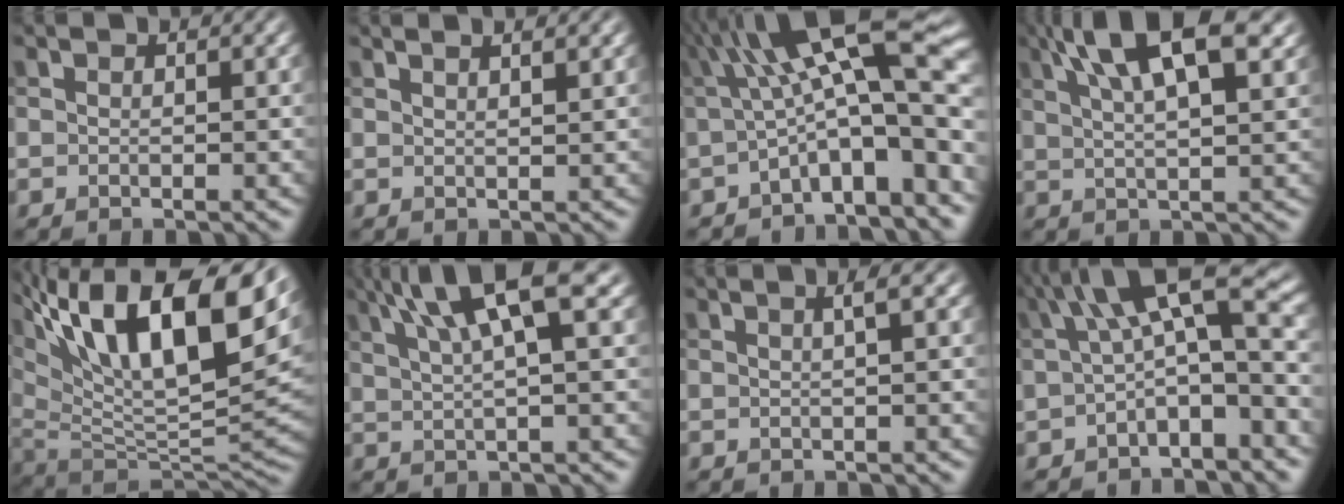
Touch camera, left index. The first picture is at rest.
{"total": 2.3, "force": [1.6, 0.7, 1.5], "torque": [-0.001, 0.008, 0.002]}
{"total": 12.9, "force": [0.7, 3.4, 12.4], "torque": [-0.172, 0.023, 0.006]}
{"total": 10.7, "force": [5.6, 3.4, 8.4], "torque": [-0.123, 0.035, 0.065]}
{"total": 17.1, "force": [8.5, 6.2, 13.5], "torque": [-0.233, 0.024, 0.145]}
{"total": 7.5, "force": [3.7, 1.6, 6.3], "torque": [-0.104, 0.019, 0.064]}
{"total": 1.7, "force": [0.4, 0.4, 1.6], "torque": [-0.022, 0.008, 0.000]}
{"total": 8.7, "force": [0.5, 2.6, 8.2], "torque": [-0.122, 0.022, -0.005]}